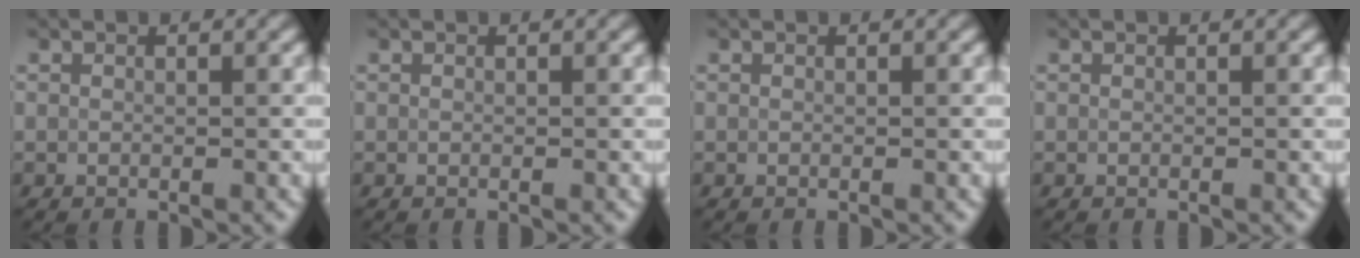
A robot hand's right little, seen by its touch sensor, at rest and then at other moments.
{"total": 0.0}
{"total": 0.0}
{"total": 0.0}